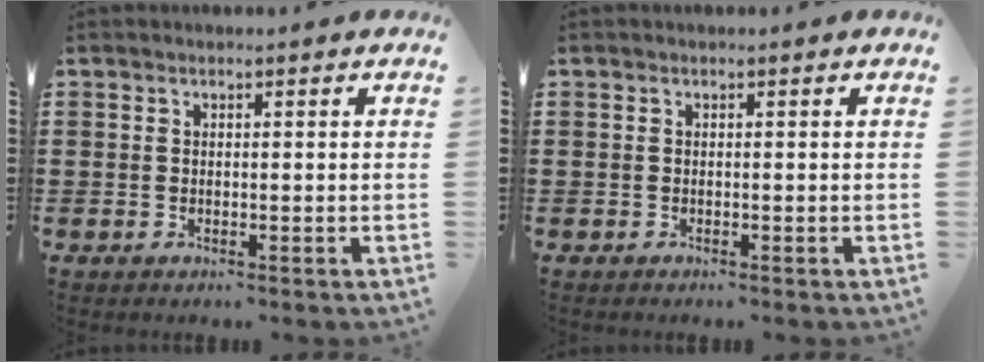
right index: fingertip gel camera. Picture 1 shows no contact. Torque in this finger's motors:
{"motor_torque": [-0.45, 0.45, -0.13, -0.07]}